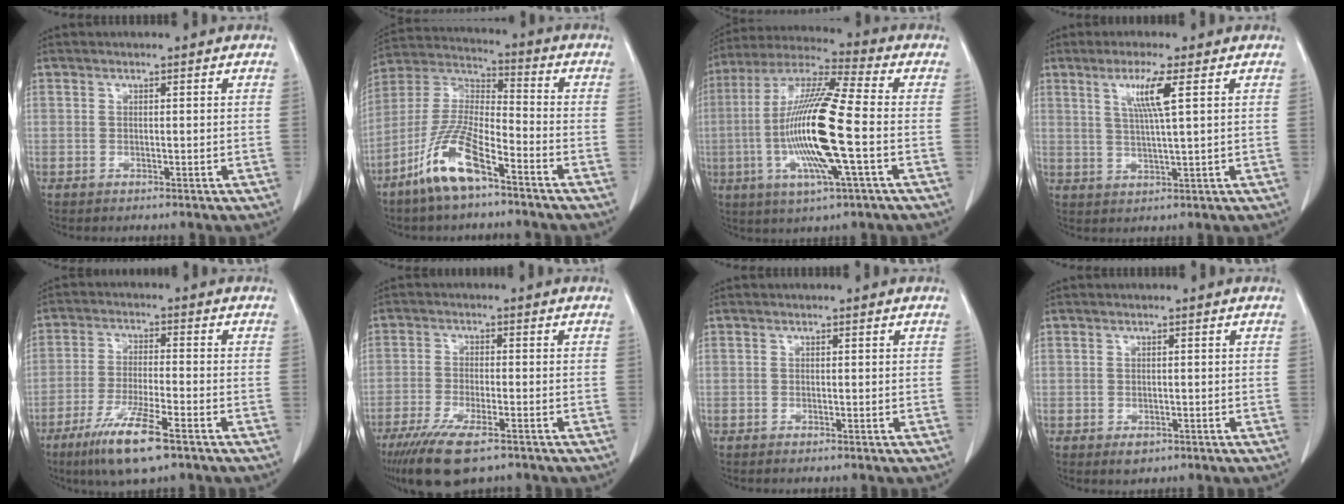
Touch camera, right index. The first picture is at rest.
{"total": 11.9, "force": [-7.3, 2.4, 9.1], "torque": [-0.196, -0.012, -0.142]}
{"total": 17.4, "force": [-3.0, 0.7, 17.1], "torque": [-0.350, -0.010, -0.064]}
{"total": 5.5, "force": [2.1, -0.7, 5.1], "torque": [-0.097, -0.002, 0.041]}
{"total": 9.9, "force": [-6.1, 0.9, 7.8], "torque": [-0.152, -0.023, -0.107]}
{"total": 10.1, "force": [-7.0, 2.2, 6.9], "torque": [-0.120, -0.023, -0.110]}
{"total": 0.6, "force": [-0.5, 0.0, 0.3], "torque": [-0.007, -0.001, -0.007]}
{"total": 1.7, "force": [-1.0, 1.2, 0.8], "torque": [-0.009, 0.001, -0.005]}